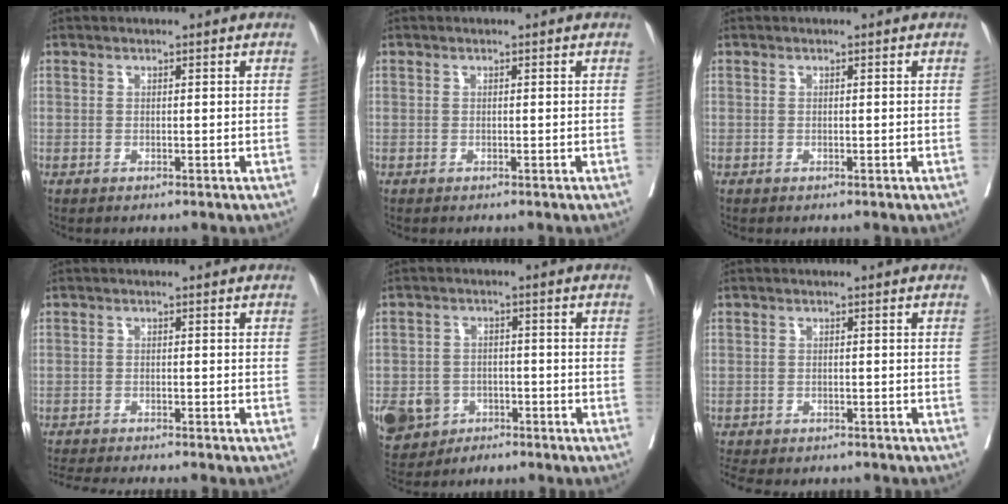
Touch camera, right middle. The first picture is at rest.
{"total": 0.0}
{"total": 0.0}
{"total": 9.3, "force": [-8.5, 0.1, 3.7], "torque": [-0.048, -0.020, -0.125]}
{"total": 8.9, "force": [-4.6, 7.1, 2.8], "torque": [-0.069, 0.005, -0.069]}
{"total": 8.9, "force": [-7.8, 2.9, 3.1], "torque": [-0.061, -0.006, -0.103]}